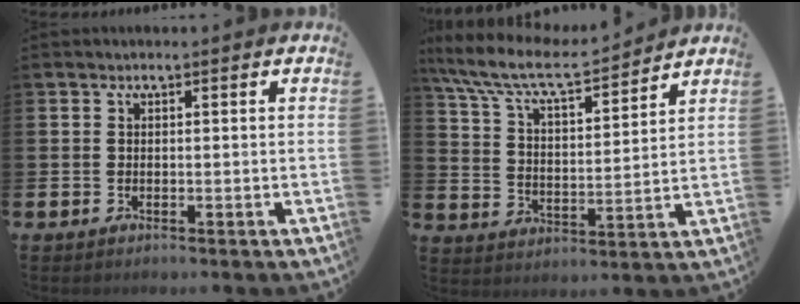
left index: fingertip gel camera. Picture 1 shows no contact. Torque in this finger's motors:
{"motor_torque": [1.08, -1.06, 0.22, 0.21]}